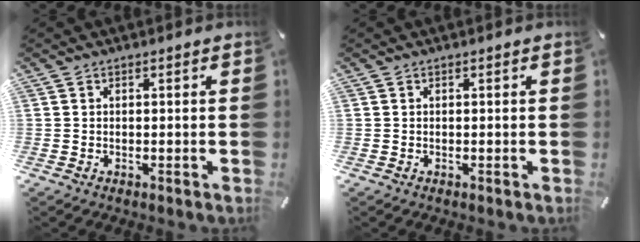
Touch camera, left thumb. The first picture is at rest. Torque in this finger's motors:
{"motor_torque": [0.00, 0.00, 0.00, 0.00, 0.00]}